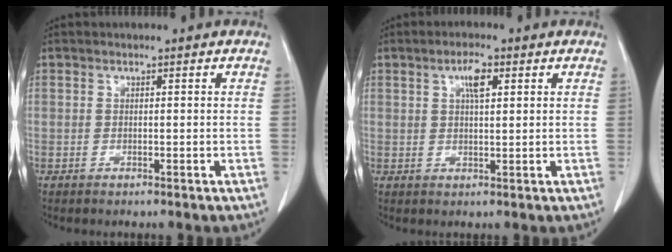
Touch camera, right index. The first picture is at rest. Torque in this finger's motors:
{"motor_torque": [0.20, 0.00, 0.08, 0.06]}